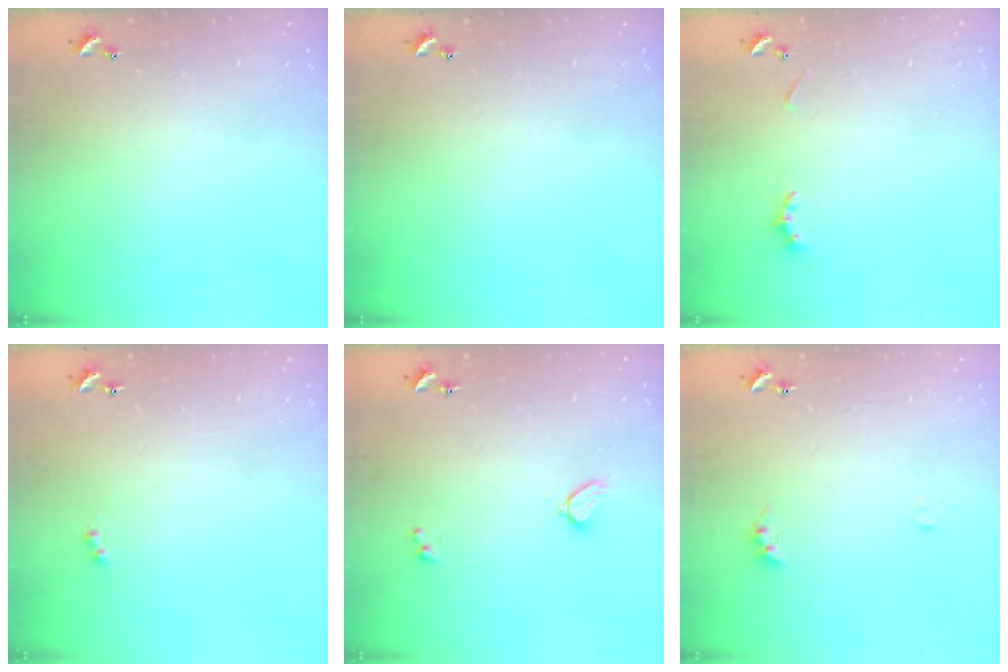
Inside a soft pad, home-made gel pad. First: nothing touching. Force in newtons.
{"total": 0.0}
{"total": 2.9, "press": 2.8, "slide": 0.6}
{"total": 1.0, "press": 0.9, "slide": 0.4}
{"total": 2.1, "press": 2.0, "slide": 0.5}
{"total": 4.9, "press": 4.8, "slide": 0.7}